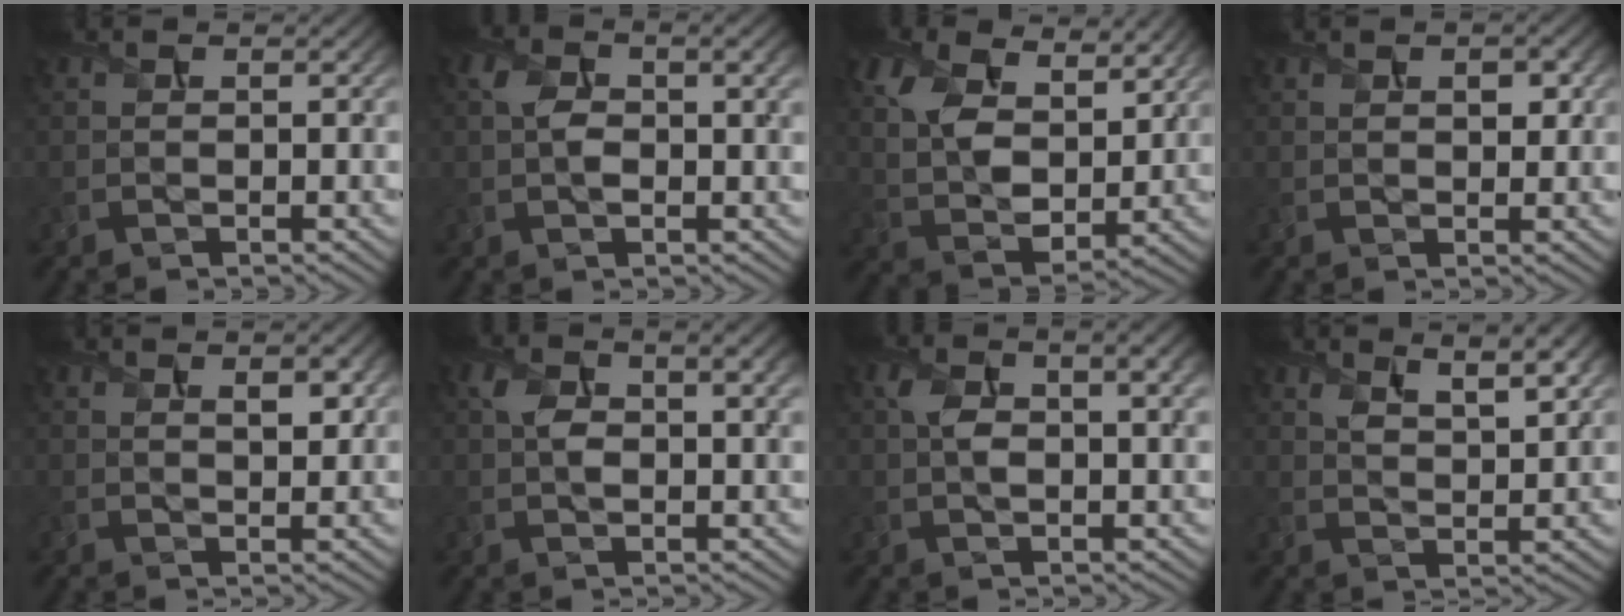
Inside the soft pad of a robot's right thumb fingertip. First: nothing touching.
{"total": 5.5, "force": [0.7, 3.0, 4.6], "torque": [-0.091, 0.003, 0.011]}
{"total": 10.6, "force": [5.3, 5.9, 6.9], "torque": [-0.171, 0.002, 0.095]}
{"total": 2.3, "force": [0.9, 1.2, 1.7], "torque": [-0.024, -0.002, 0.019]}
{"total": 2.7, "force": [1.4, 1.0, 2.1], "torque": [-0.033, -0.005, 0.027]}
{"total": 6.4, "force": [1.7, 3.3, 5.2], "torque": [-0.099, 0.002, 0.029]}
{"total": 7.0, "force": [1.8, 3.3, 5.9], "torque": [-0.111, 0.003, 0.030]}
{"total": 6.3, "force": [4.0, 2.1, 4.4], "torque": [-0.076, -0.004, 0.070]}